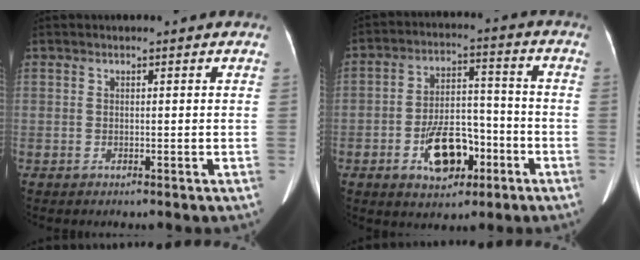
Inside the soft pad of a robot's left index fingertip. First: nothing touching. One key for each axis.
{"total": 10.3, "fx": -4.7, "fy": 5.4, "fz": 7.5, "tx": -0.136, "ty": 0.016, "tz": -0.072}